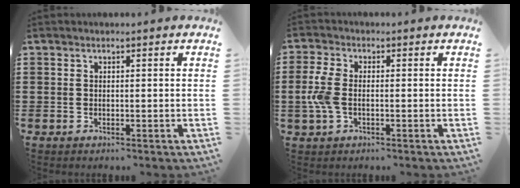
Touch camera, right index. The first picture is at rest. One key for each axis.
{"total": 5.0, "fx": -0.7, "fy": 2.7, "fz": 4.2, "tx": -0.112, "ty": -0.006, "tz": -0.020}